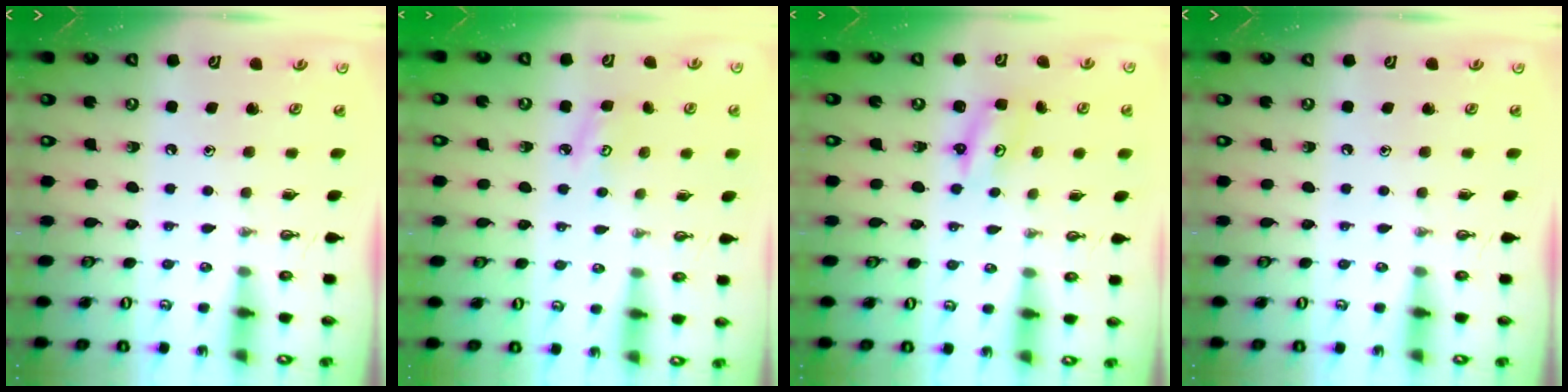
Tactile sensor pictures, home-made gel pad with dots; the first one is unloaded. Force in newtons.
{"total": 4.0, "press": 4.0, "slide": 0.5}
{"total": 2.6, "press": 2.6, "slide": 0.3}
{"total": 0.0}